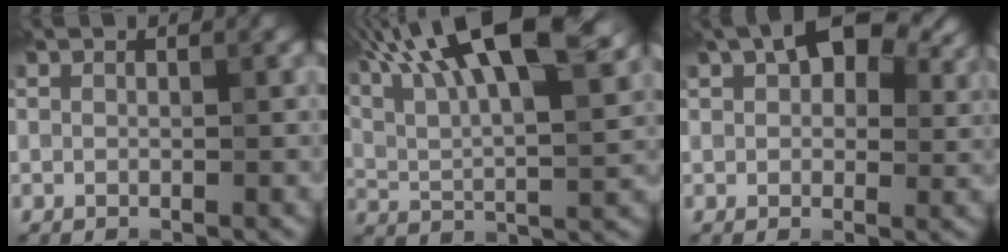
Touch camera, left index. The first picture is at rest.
{"total": 14.8, "force": [8.1, 4.4, 11.6], "torque": [-0.186, 0.022, 0.121]}
{"total": 7.8, "force": [3.5, 4.4, 5.4], "torque": [-0.071, 0.015, 0.041]}